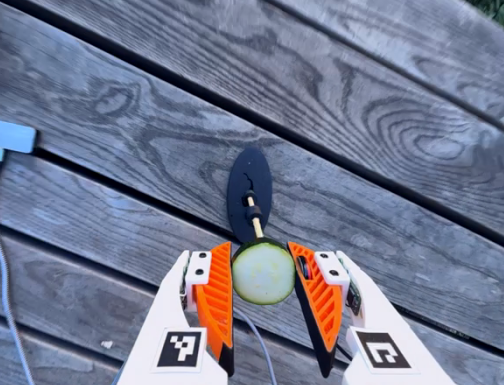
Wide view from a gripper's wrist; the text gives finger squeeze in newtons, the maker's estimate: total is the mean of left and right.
{"total": 8.2, "left": 7.4, "right": 9.0}